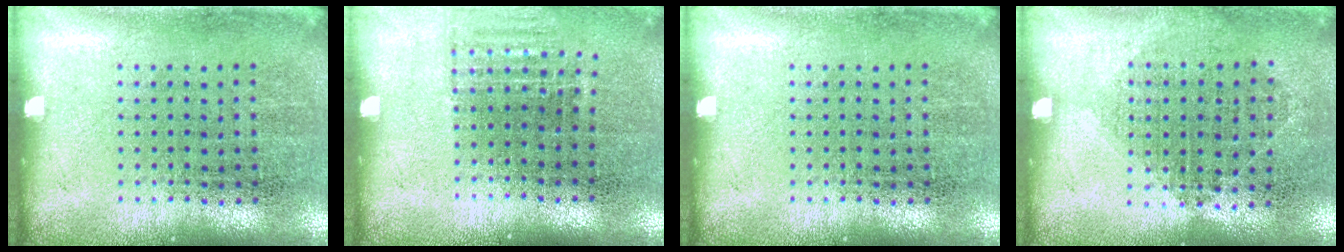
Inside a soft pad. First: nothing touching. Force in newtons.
{"total": 0.9, "press": 0.9, "slide": 0.3}
{"total": 0.0}
{"total": 1.0, "press": 0.9, "slide": 0.4}